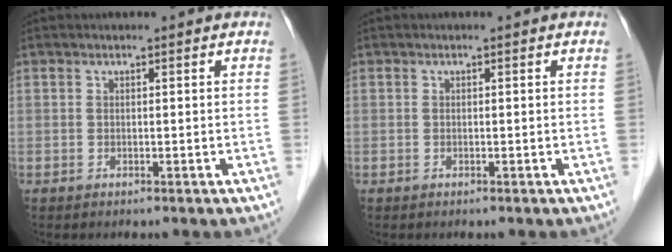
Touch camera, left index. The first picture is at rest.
{"total": 0.0}